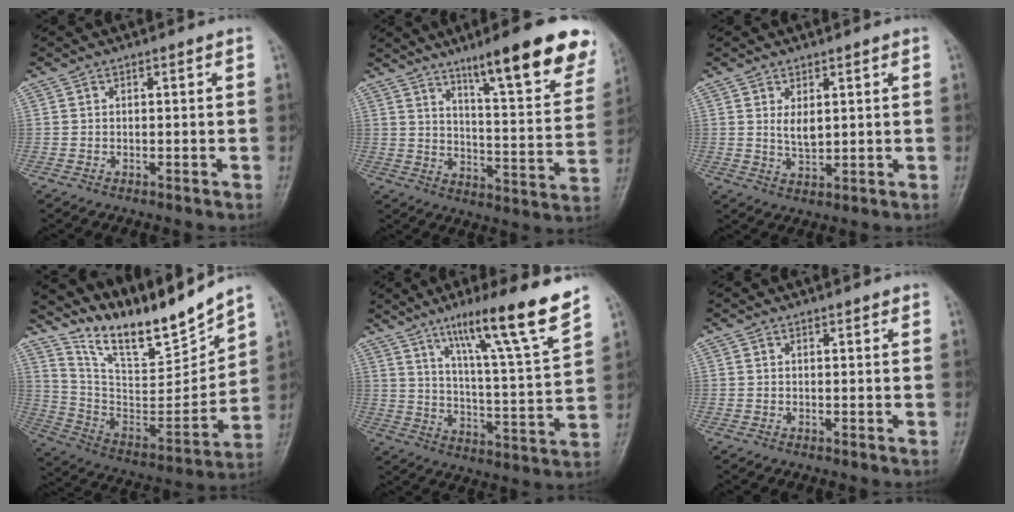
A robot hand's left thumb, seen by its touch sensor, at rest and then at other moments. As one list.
[{"total": 19.3, "force": [12.5, 3.5, 14.3], "torque": [-0.160, -0.059, 0.183]}, {"total": 3.4, "force": [1.2, 1.8, 2.7], "torque": [-0.040, -0.014, 0.026]}, {"total": 18.7, "force": [16.5, 3.2, 8.2], "torque": [-0.100, -0.107, 0.302]}, {"total": 17.1, "force": [11.7, 0.3, 12.5], "torque": [-0.180, -0.062, 0.184]}, {"total": 0.7, "force": [0.6, 0.3, 0.3], "torque": [-0.004, -0.001, 0.005]}]